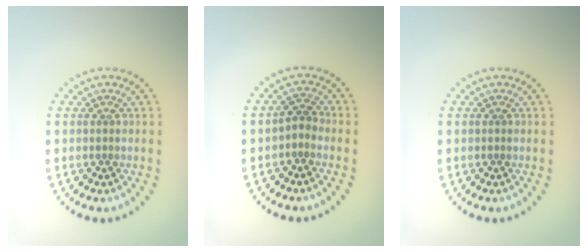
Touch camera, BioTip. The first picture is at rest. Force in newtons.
{"total": 1.6, "press": 1.1, "slide": 1.1}
{"total": 0.0}